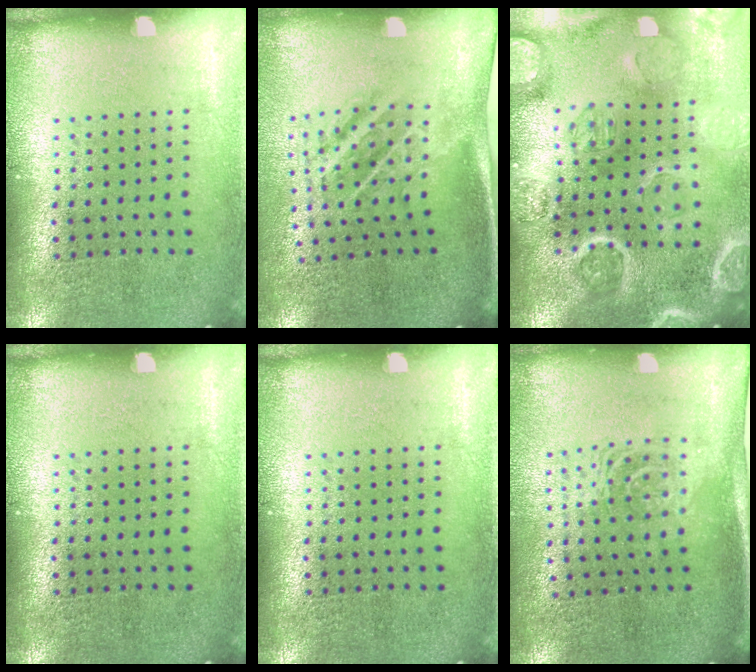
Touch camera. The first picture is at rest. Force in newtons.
{"total": 1.8, "press": 1.1, "slide": 1.4}
{"total": 4.4, "press": 4.0, "slide": 1.8}
{"total": 0.0}
{"total": 0.0}
{"total": 1.7, "press": 1.3, "slide": 1.1}